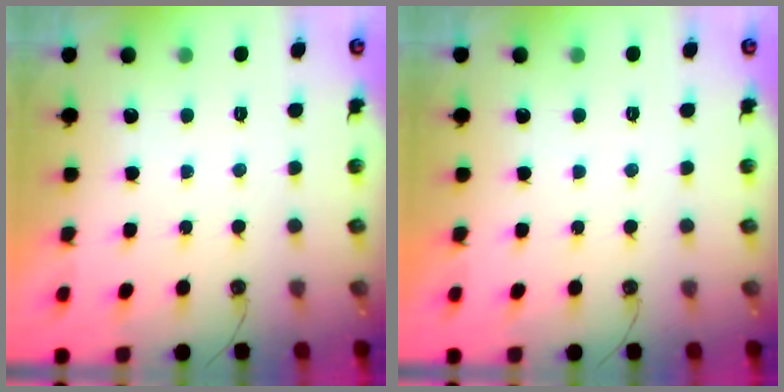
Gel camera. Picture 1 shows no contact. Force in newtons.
{"total": 0.0}